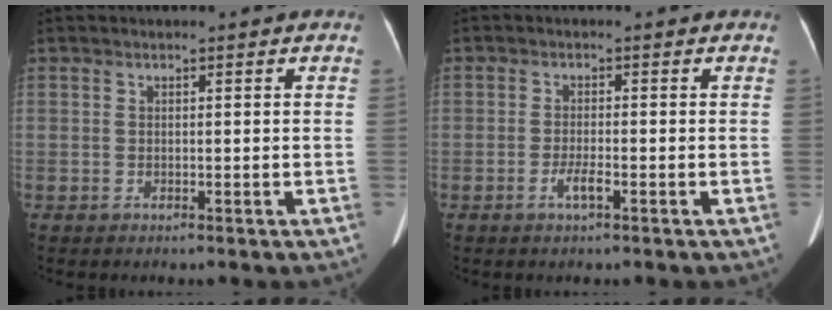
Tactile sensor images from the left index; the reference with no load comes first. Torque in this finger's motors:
{"motor_torque": [-0.01, -0.27, -0.01, 0.00]}